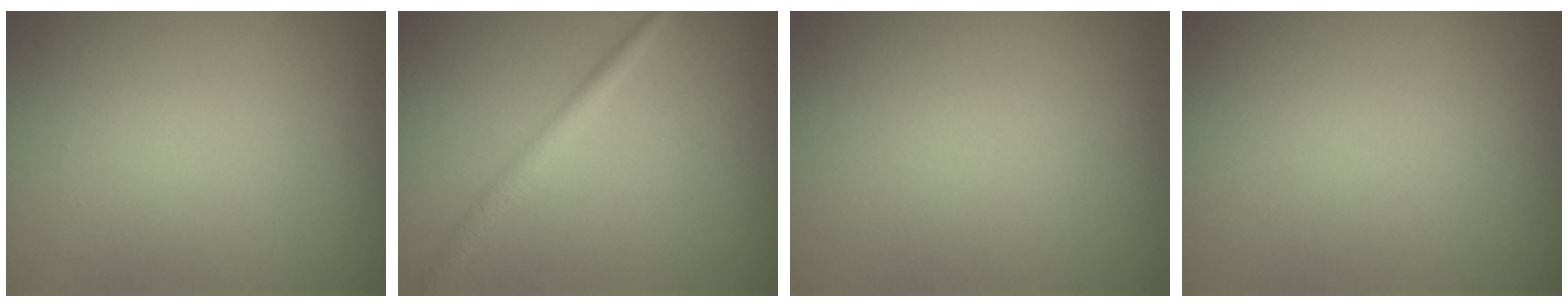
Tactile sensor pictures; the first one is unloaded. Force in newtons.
{"total": 1.6, "press": 1.6, "slide": 0.1}
{"total": 0.0}
{"total": 0.0}